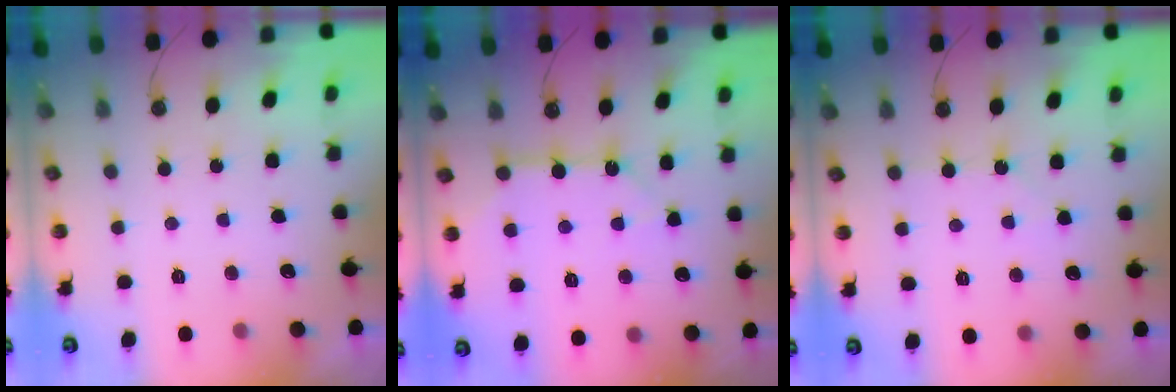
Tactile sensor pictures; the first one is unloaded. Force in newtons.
{"total": 10.4, "press": 10.4, "slide": 1.1}
{"total": 4.4, "press": 4.4, "slide": 0.7}